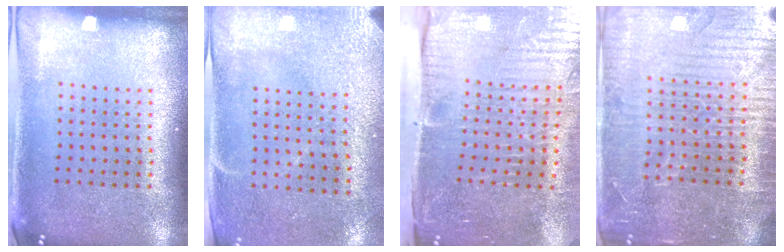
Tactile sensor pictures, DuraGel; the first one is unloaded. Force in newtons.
{"total": 2.9, "press": 2.4, "slide": 1.6}
{"total": 5.2, "press": 4.4, "slide": 2.8}
{"total": 4.7, "press": 4.4, "slide": 1.6}